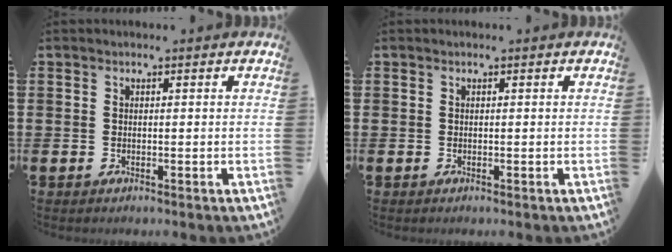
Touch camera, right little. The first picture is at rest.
{"total": 0.0}